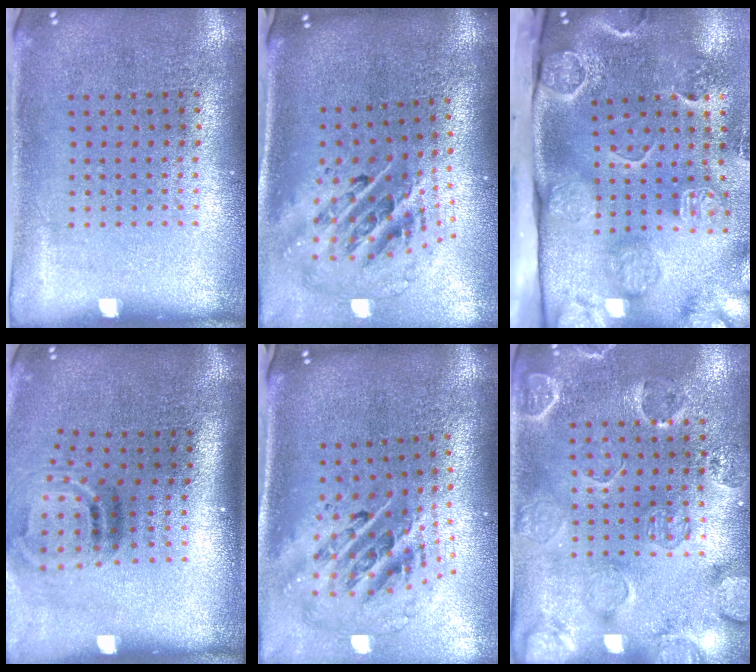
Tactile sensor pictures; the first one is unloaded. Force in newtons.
{"total": 2.8, "press": 1.9, "slide": 2.1}
{"total": 4.6, "press": 3.4, "slide": 3.1}
{"total": 2.1, "press": 1.3, "slide": 1.7}
{"total": 2.8, "press": 1.9, "slide": 2.1}
{"total": 2.5, "press": 2.0, "slide": 1.5}